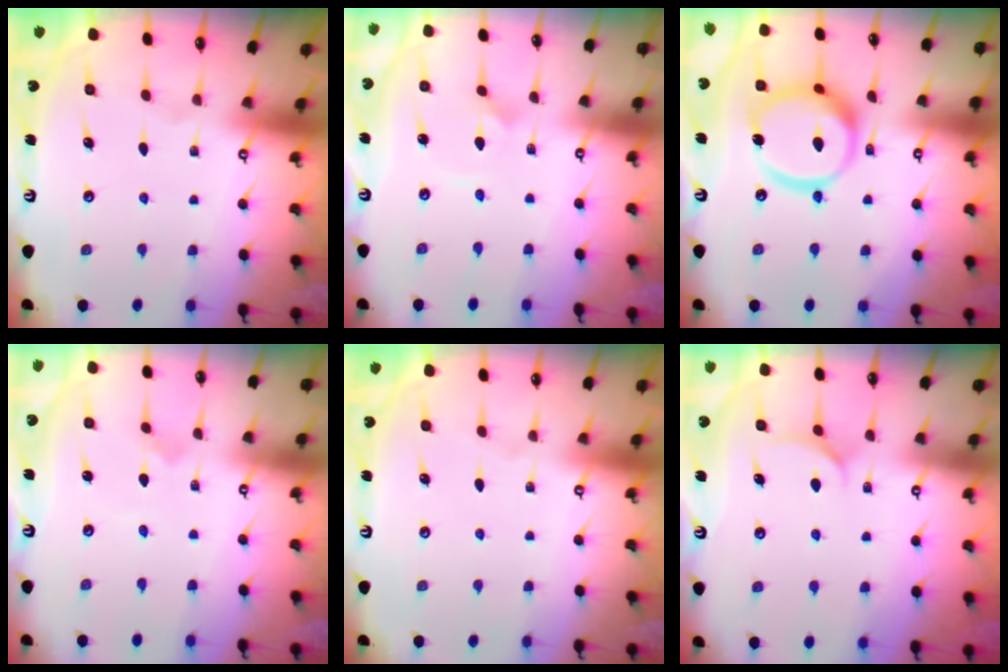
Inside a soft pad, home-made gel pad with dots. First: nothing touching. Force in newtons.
{"total": 2.1, "press": 2.1, "slide": 0.0}
{"total": 18.4, "press": 18.2, "slide": 2.0}
{"total": 0.0}
{"total": 0.0}
{"total": 4.7, "press": 4.7, "slide": 0.5}